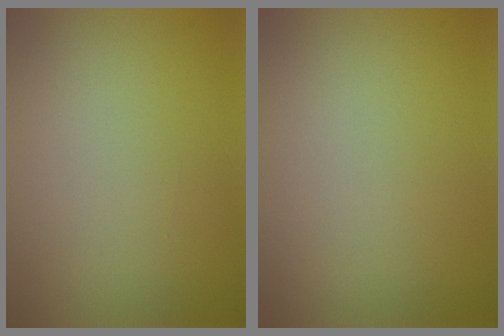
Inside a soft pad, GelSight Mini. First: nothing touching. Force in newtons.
{"total": 0.0}